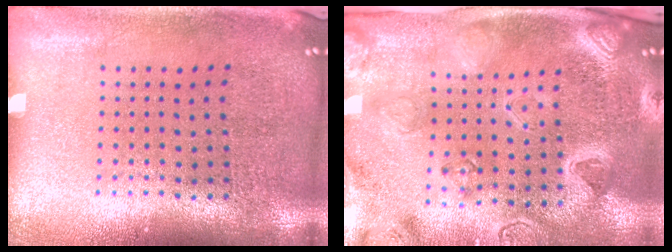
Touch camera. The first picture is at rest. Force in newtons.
{"total": 3.1, "press": 3.1, "slide": 0.3}